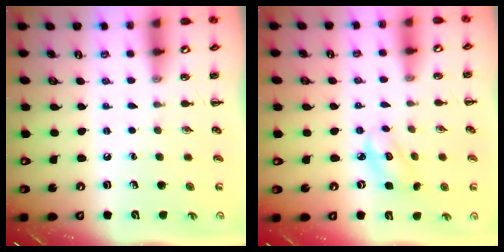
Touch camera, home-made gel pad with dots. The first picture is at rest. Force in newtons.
{"total": 3.1, "press": 3.0, "slide": 0.7}